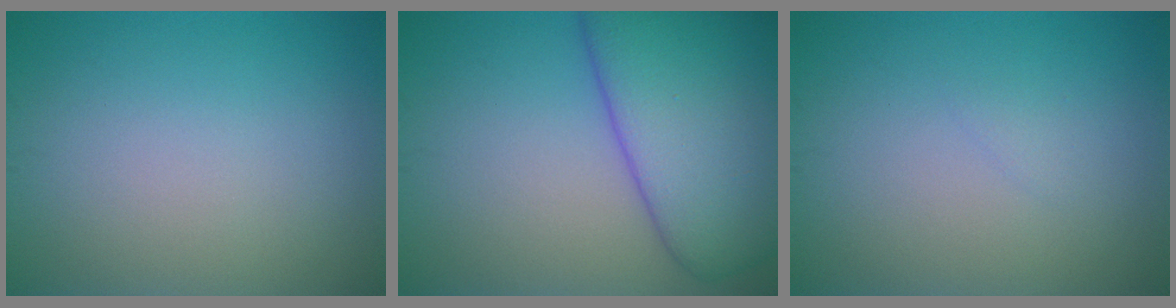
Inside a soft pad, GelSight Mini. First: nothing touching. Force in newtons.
{"total": 10.8, "press": 10.8, "slide": 0.5}
{"total": 0.5, "press": 0.5, "slide": 0.1}